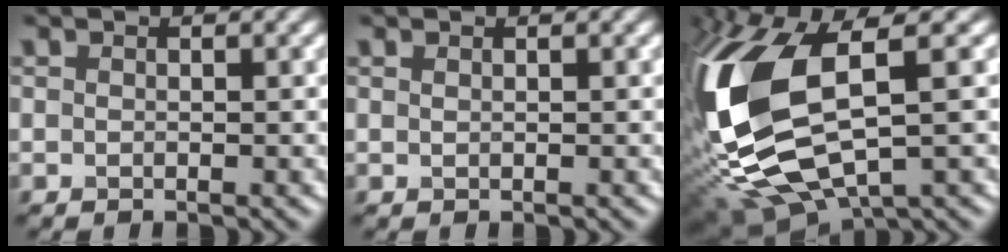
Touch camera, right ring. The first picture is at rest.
{"total": 0.0}
{"total": 15.2, "force": [0.4, 7.5, 13.2], "torque": [-0.318, -0.018, 0.021]}